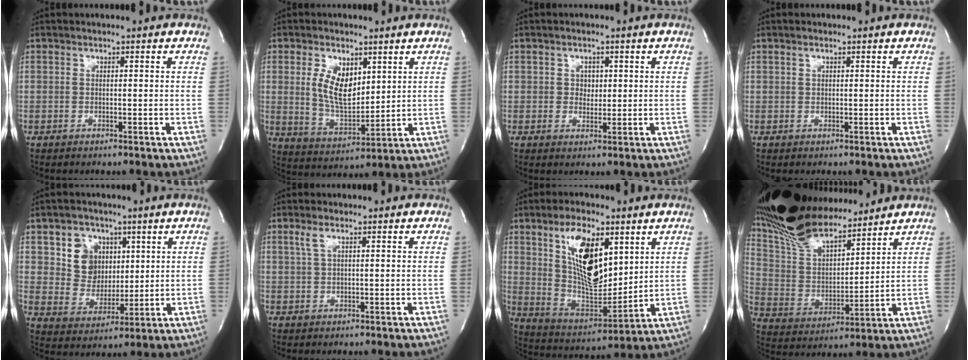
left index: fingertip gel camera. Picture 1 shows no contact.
{"total": 8.8, "force": [2.8, 4.5, 7.0], "torque": [-0.140, -0.003, 0.061]}
{"total": 2.4, "force": [0.4, 2.0, 1.3], "torque": [-0.018, -0.004, 0.006]}
{"total": 0.7, "force": [0.3, 0.5, 0.5], "torque": [-0.008, -0.003, 0.004]}
{"total": 8.0, "force": [3.2, 6.9, 2.6], "torque": [-0.055, 0.014, 0.066]}
{"total": 2.1, "force": [0.9, 0.7, 1.8], "torque": [-0.047, 0.006, 0.024]}
{"total": 14.3, "force": [5.8, 5.5, 11.8], "torque": [-0.222, -0.004, 0.110]}
{"total": 20.9, "force": [17.9, 5.8, 9.3], "torque": [-0.192, 0.011, 0.333]}